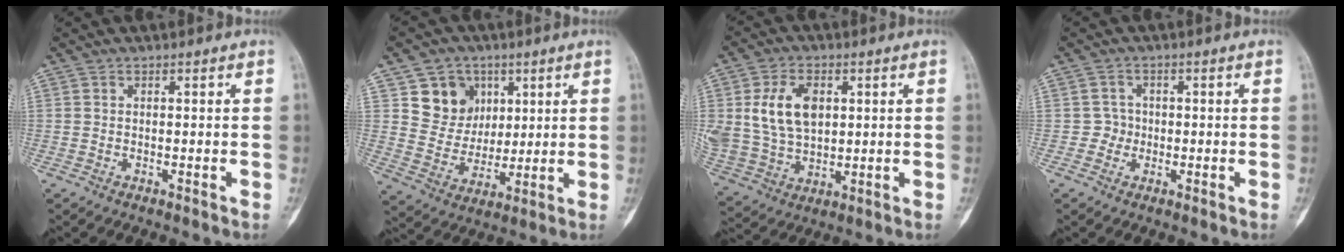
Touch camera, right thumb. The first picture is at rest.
{"total": 10.9, "force": [4.7, 9.3, 3.2], "torque": [-0.013, -0.020, 0.089]}
{"total": 12.8, "force": [3.0, 8.6, 9.1], "torque": [-0.160, -0.005, 0.067]}
{"total": 2.2, "force": [-0.4, 2.2, 0.1], "torque": [0.017, 0.010, -0.015]}